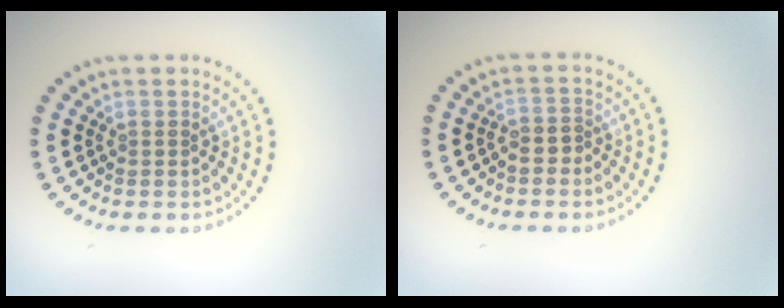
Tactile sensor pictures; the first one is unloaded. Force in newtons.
{"total": 1.2, "press": 0.9, "slide": 0.7}